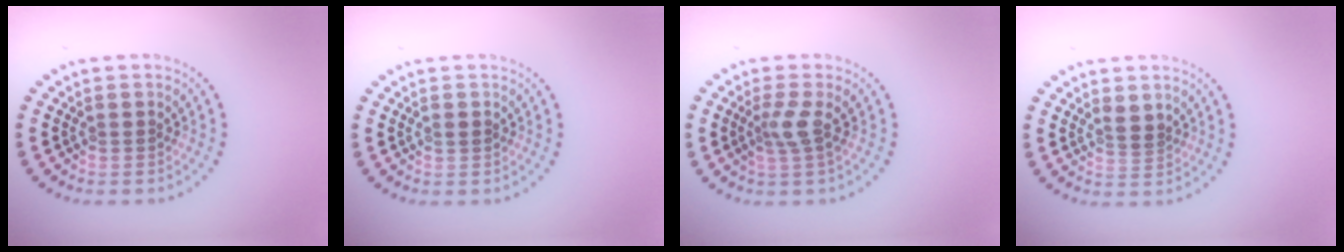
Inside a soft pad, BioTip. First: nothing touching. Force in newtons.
{"total": 0.8, "press": 0.8, "slide": 0.0}
{"total": 2.0, "press": 1.5, "slide": 1.4}
{"total": 1.6, "press": 1.4, "slide": 0.7}